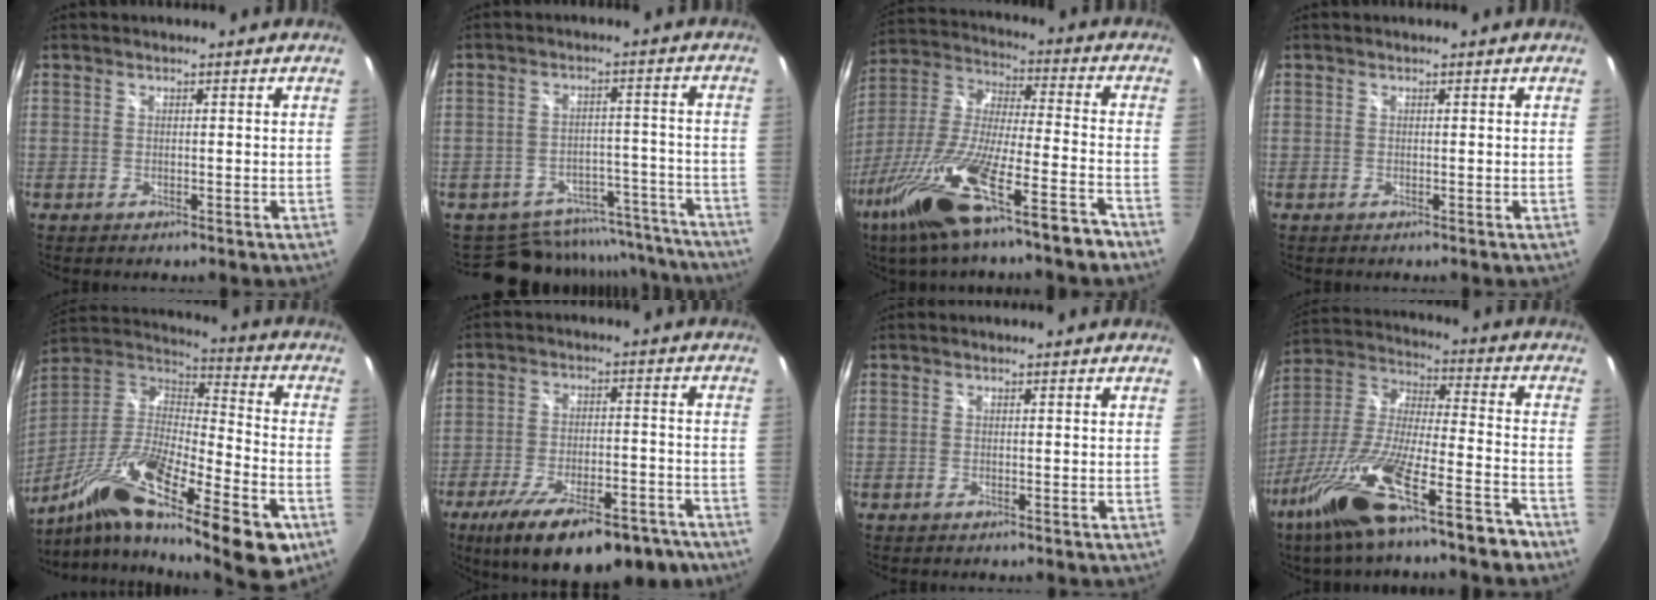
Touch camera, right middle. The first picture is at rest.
{"total": 18.9, "force": [-16.1, 8.5, 5.0], "torque": [-0.101, 0.045, -0.192]}
{"total": 22.4, "force": [-14.9, 2.5, 16.5], "torque": [-0.317, -0.048, -0.261]}
{"total": 0.0}
{"total": 28.3, "force": [-16.0, 6.4, 22.4], "torque": [-0.370, -0.039, -0.271]}
{"total": 20.3, "force": [-14.1, 7.1, 12.8], "torque": [-0.219, -0.036, -0.199]}
{"total": 0.0}
{"total": 22.1, "force": [-15.0, 3.6, 15.8], "torque": [-0.298, -0.036, -0.261]}